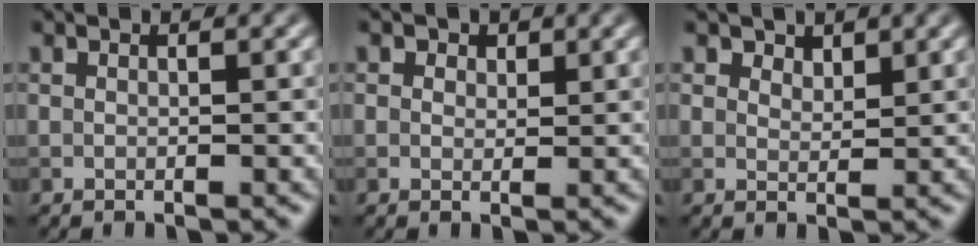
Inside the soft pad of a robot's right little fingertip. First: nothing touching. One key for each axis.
{"total": 1.8, "fx": 1.1, "fy": 1.2, "fz": 0.7, "tx": -0.007, "ty": 0.000, "tz": 0.004}
{"total": 2.1, "fx": 1.6, "fy": 1.1, "fz": 0.6, "tx": -0.013, "ty": -0.009, "tz": 0.025}